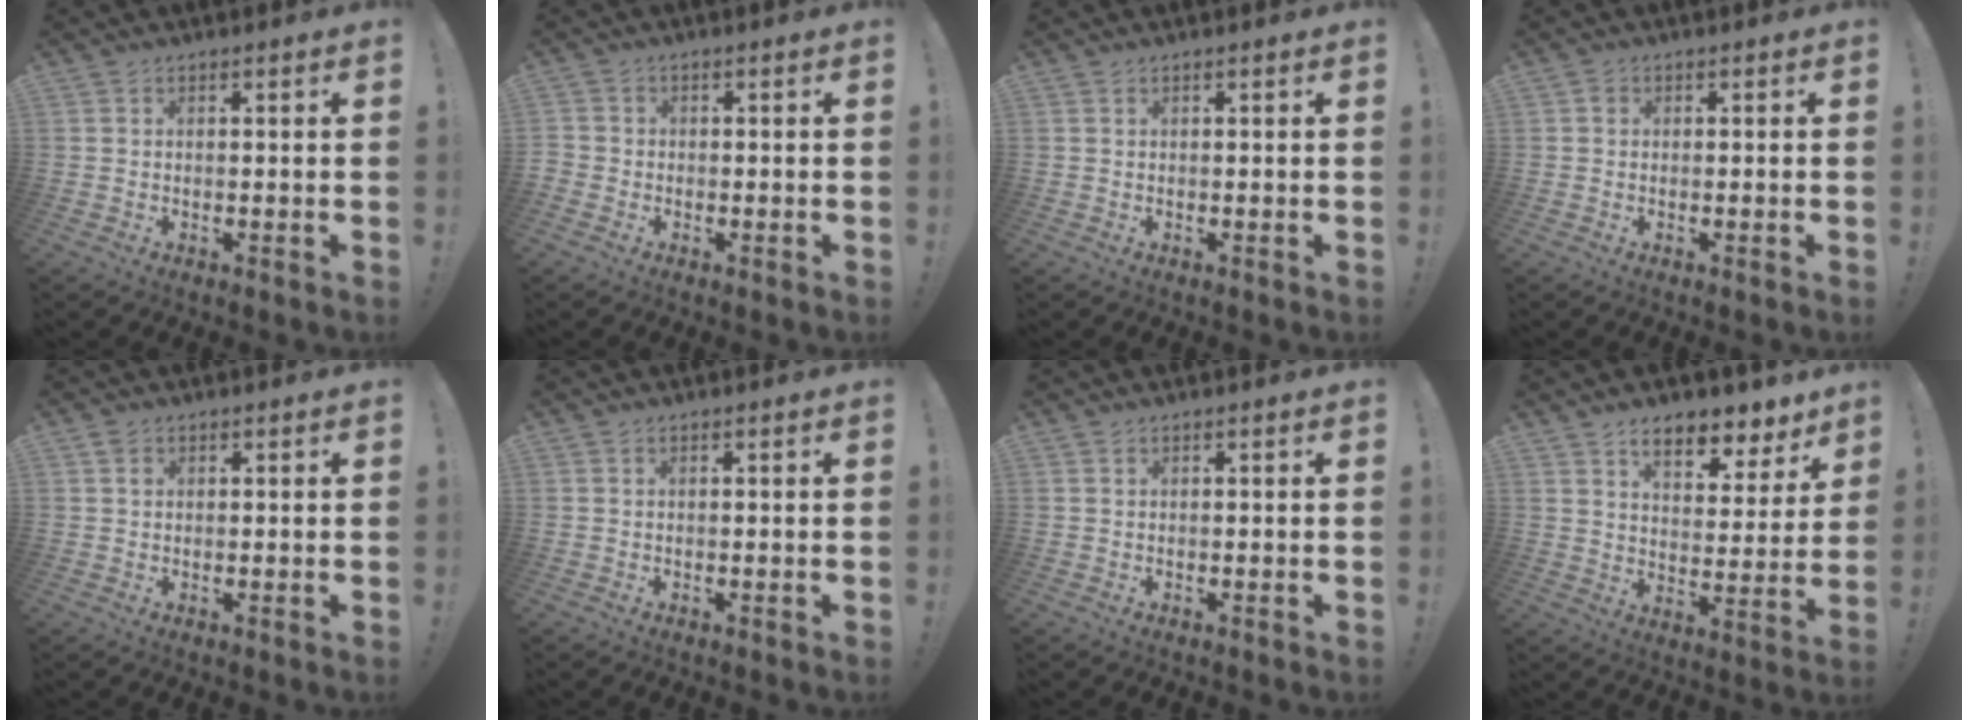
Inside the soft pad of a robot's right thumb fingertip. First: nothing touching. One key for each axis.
{"total": 2.0, "fx": -1.0, "fy": 1.6, "fz": 0.5, "tx": -0.005, "ty": 0.011, "tz": -0.019}
{"total": 0.0}
{"total": 0.7, "fx": -0.2, "fy": 0.6, "fz": 0.3, "tx": -0.007, "ty": 0.004, "tz": -0.003}
{"total": 1.2, "fx": 0.5, "fy": 1.0, "fz": 0.4, "tx": -0.003, "ty": 0.001, "tz": 0.008}
{"total": 0.0}
{"total": 0.0}
{"total": 9.9, "fx": 7.5, "fy": 4.4, "fz": 4.7, "tx": -0.062, "ty": -0.057, "tz": 0.135}